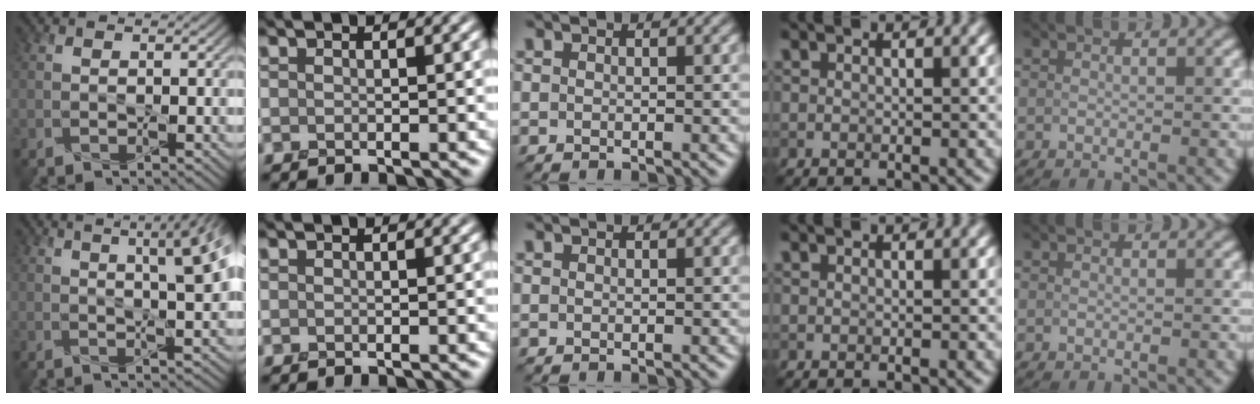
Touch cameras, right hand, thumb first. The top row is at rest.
{"thumb": {"total": 9.5, "force": [3.1, 2.6, 8.6], "torque": [-0.091, 0.031, 0.030]}}